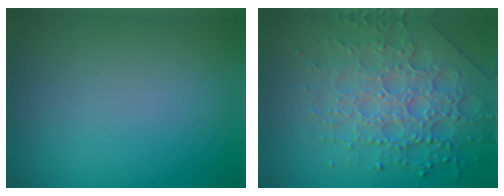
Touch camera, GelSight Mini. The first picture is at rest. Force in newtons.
{"total": 6.2, "press": 5.2, "slide": 3.3}